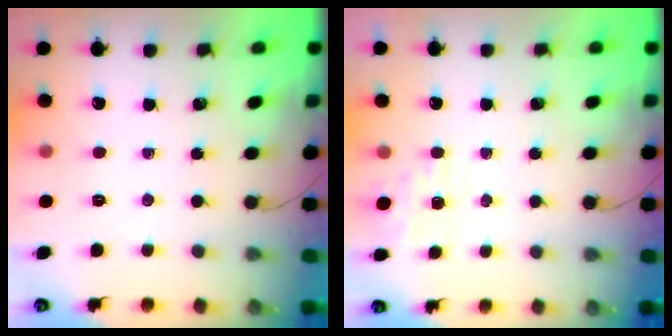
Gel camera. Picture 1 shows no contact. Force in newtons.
{"total": 5.1, "press": 4.8, "slide": 1.5}